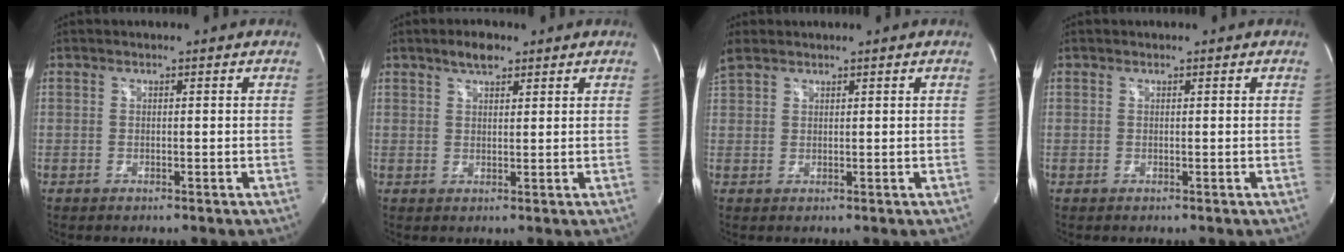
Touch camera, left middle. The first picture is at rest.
{"total": 3.4, "force": [2.4, 1.4, 1.9], "torque": [-0.039, 0.009, 0.042]}
{"total": 3.5, "force": [2.9, 1.5, 1.3], "torque": [-0.044, 0.023, 0.067]}
{"total": 0.0}